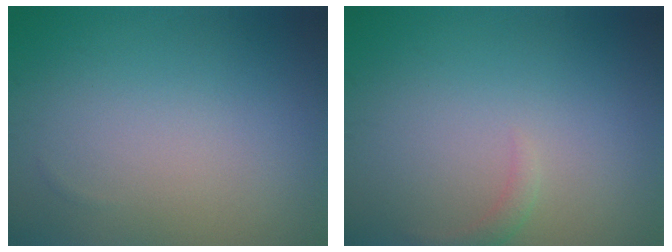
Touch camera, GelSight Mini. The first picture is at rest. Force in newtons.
{"total": 1.0, "press": 1.0, "slide": 0.1}